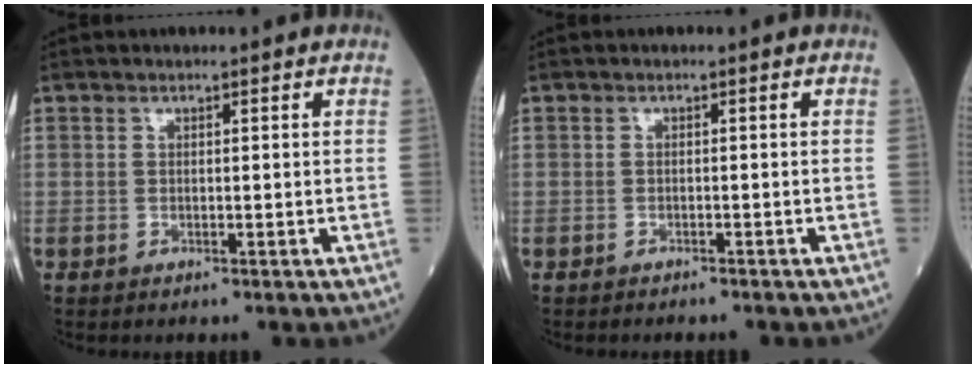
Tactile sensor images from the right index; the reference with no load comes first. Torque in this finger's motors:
{"motor_torque": [-0.06, 0.04, -0.14, -0.02]}